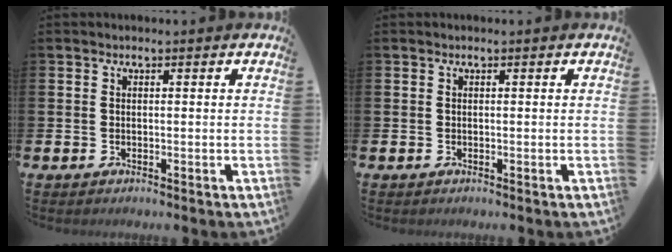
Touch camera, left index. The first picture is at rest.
{"total": 0.0}